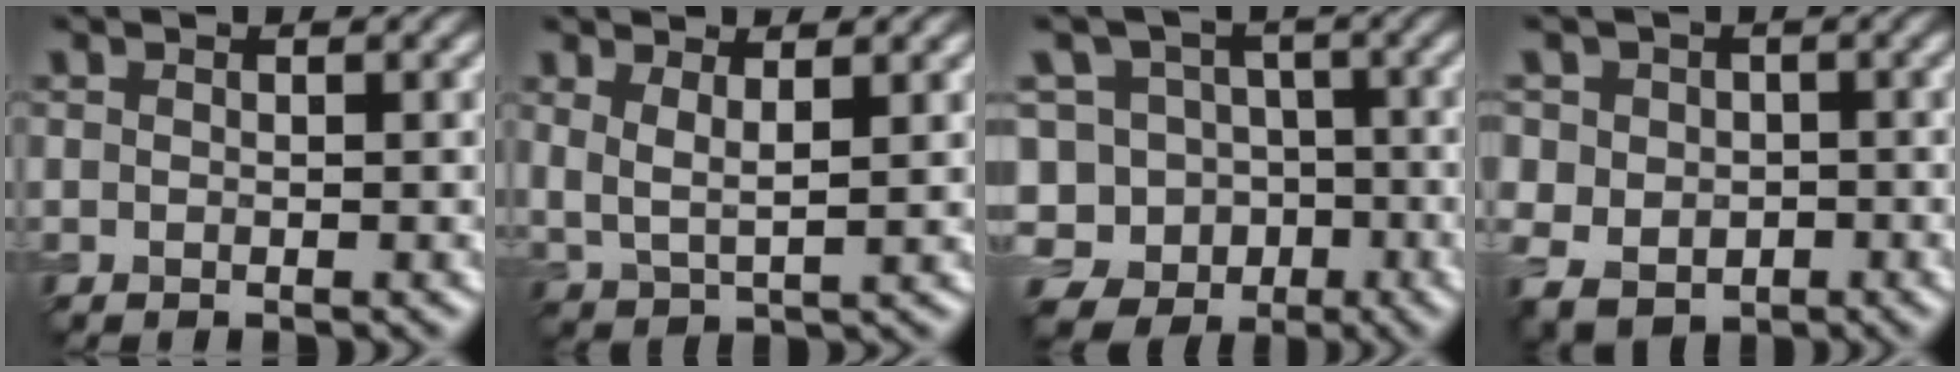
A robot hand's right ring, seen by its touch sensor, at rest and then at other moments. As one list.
[{"total": 2.8, "force": [1.6, 0.9, 2.1], "torque": [-0.049, -0.010, 0.036]}, {"total": 13.5, "force": [-6.5, 11.4, 3.3], "torque": [-0.066, 0.000, -0.112]}, {"total": 6.1, "force": [0.4, 5.7, 2.2], "torque": [-0.051, 0.016, -0.015]}]